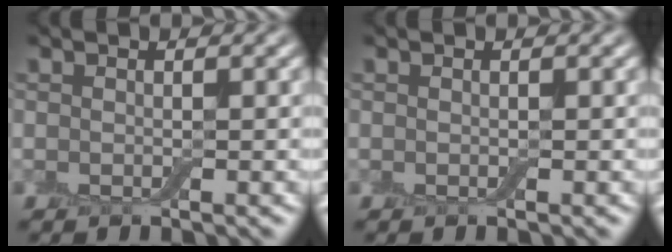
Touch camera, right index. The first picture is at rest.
{"total": 0.0}